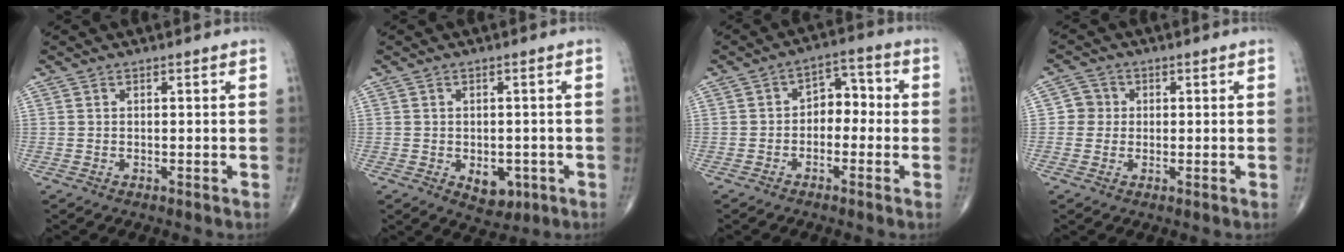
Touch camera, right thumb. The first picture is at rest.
{"total": 5.0, "force": [-1.5, 3.3, 3.4], "torque": [-0.027, 0.004, -0.009]}
{"total": 5.9, "force": [-0.9, 4.2, 4.0], "torque": [-0.028, 0.033, -0.030]}
{"total": 3.2, "force": [0.1, 3.2, 0.6], "torque": [0.015, 0.008, -0.005]}